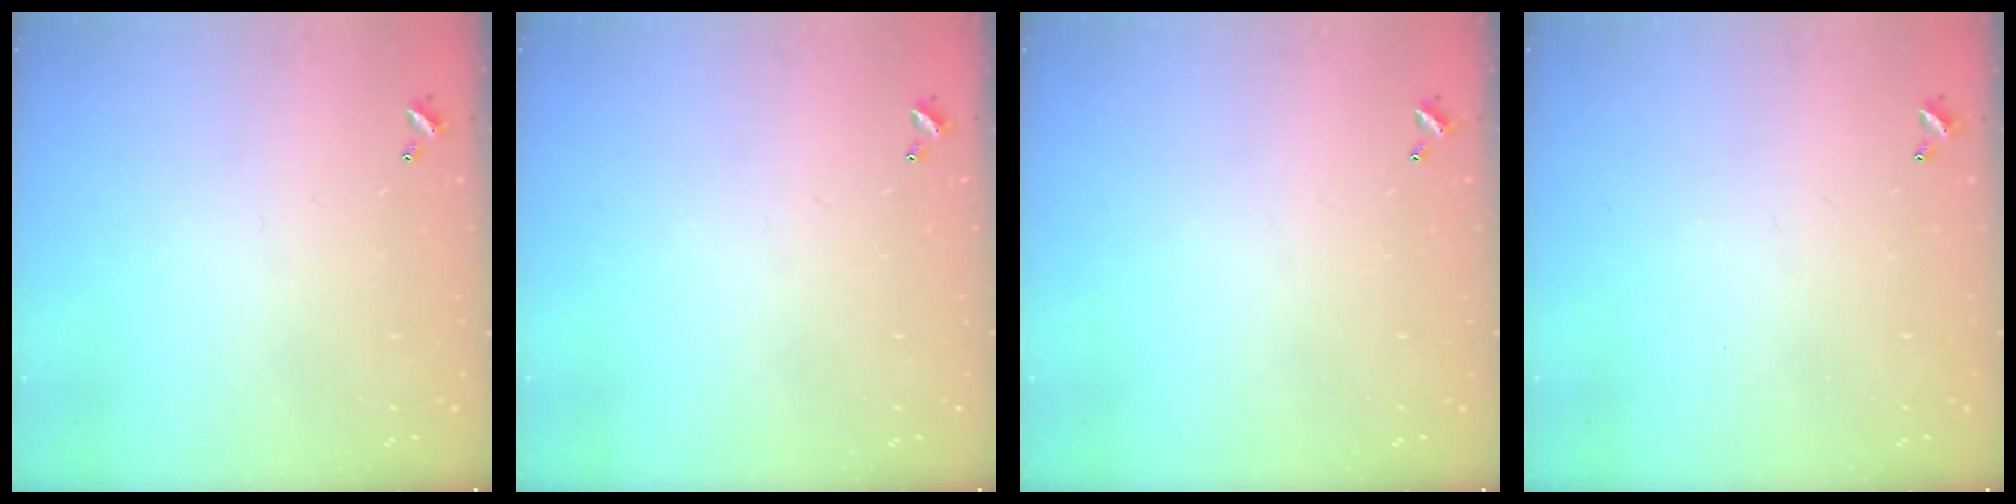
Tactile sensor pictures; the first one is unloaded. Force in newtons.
{"total": 0.0}
{"total": 0.0}
{"total": 0.0}